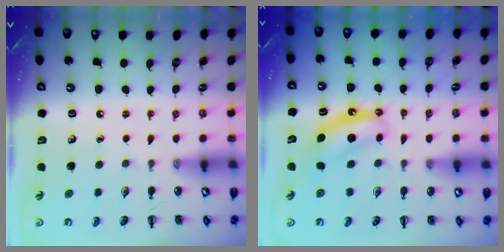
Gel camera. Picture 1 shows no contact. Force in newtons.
{"total": 7.3, "press": 7.3, "slide": 1.1}